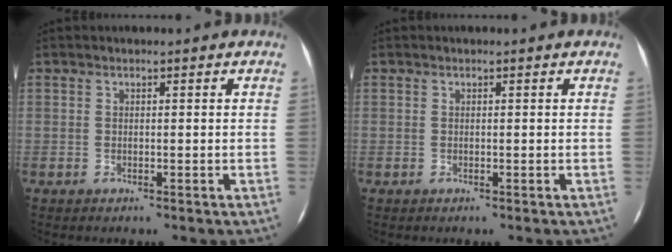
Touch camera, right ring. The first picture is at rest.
{"total": 0.0}